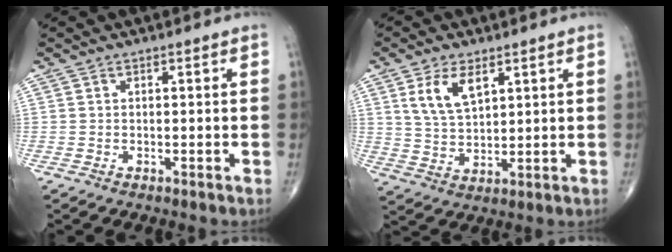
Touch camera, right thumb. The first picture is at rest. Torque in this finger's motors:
{"motor_torque": [0.26, 0.21, 0.23, -0.11, 0.05]}